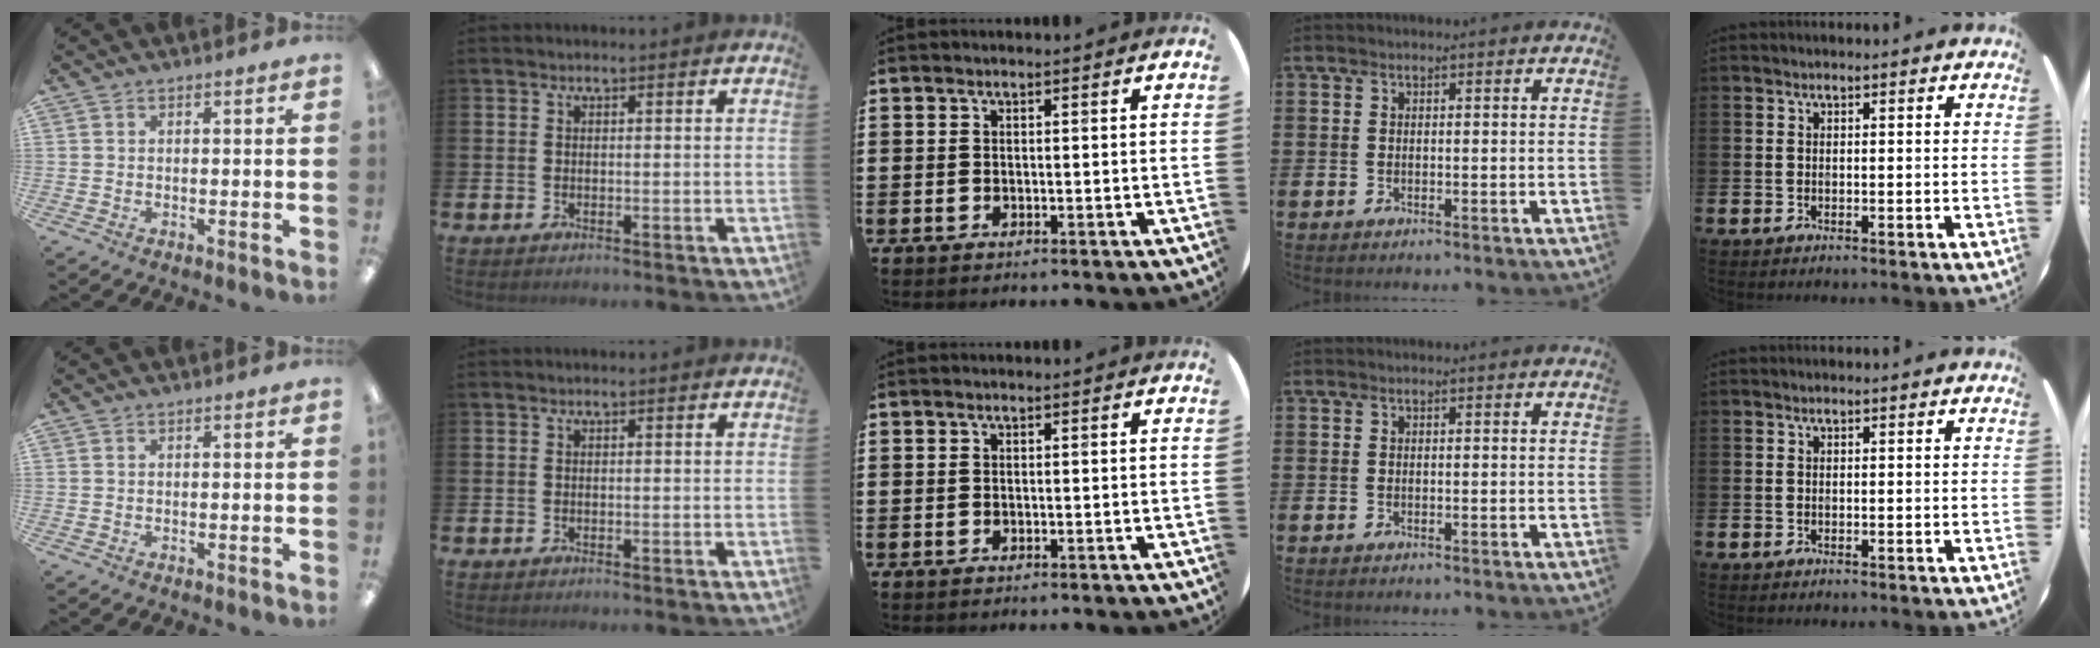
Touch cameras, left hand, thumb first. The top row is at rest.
{}